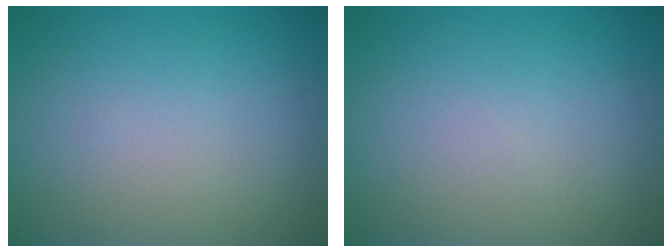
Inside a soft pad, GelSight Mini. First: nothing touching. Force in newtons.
{"total": 0.0}